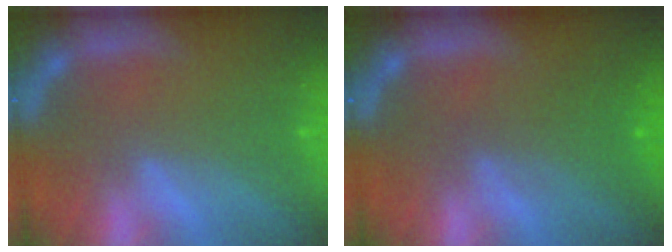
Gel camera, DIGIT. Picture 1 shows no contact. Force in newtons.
{"total": 3.0}